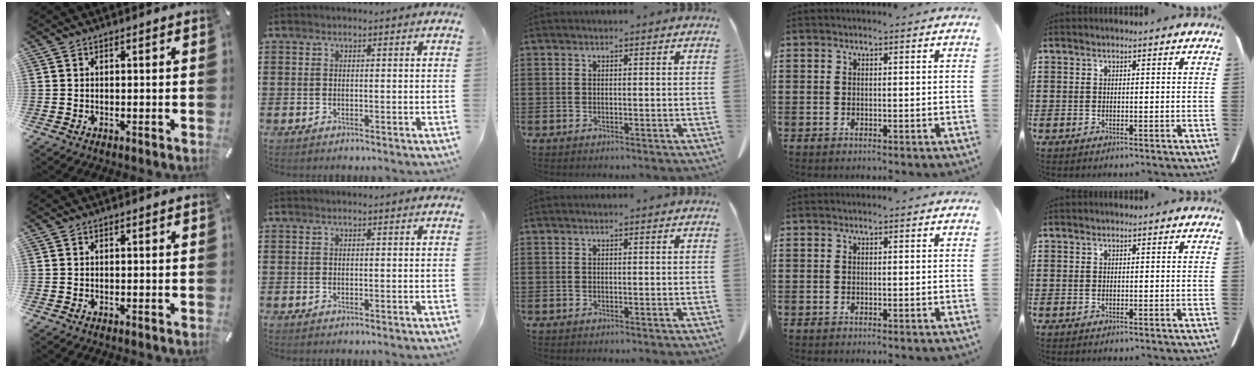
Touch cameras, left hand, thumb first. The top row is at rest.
{}